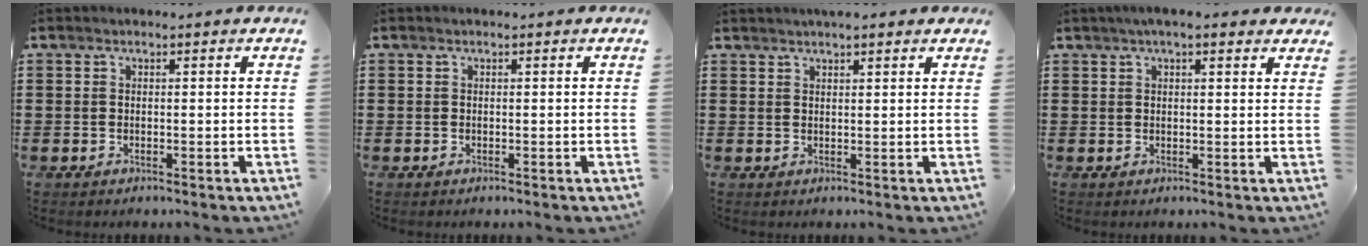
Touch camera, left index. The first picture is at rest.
{"total": 0.0}
{"total": 2.0, "force": [1.8, 0.5, 0.8], "torque": [-0.018, 0.006, 0.034]}
{"total": 3.1, "force": [2.2, 0.6, 2.0], "torque": [-0.045, 0.007, 0.040]}